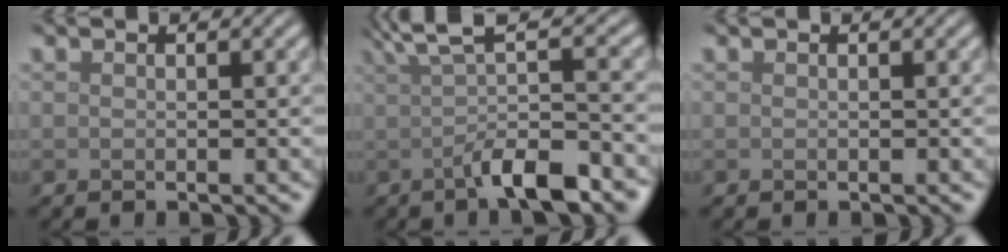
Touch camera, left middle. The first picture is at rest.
{"total": 6.6, "force": [-0.7, 1.9, 6.3], "torque": [-0.089, 0.005, -0.015]}
{"total": 0.0}